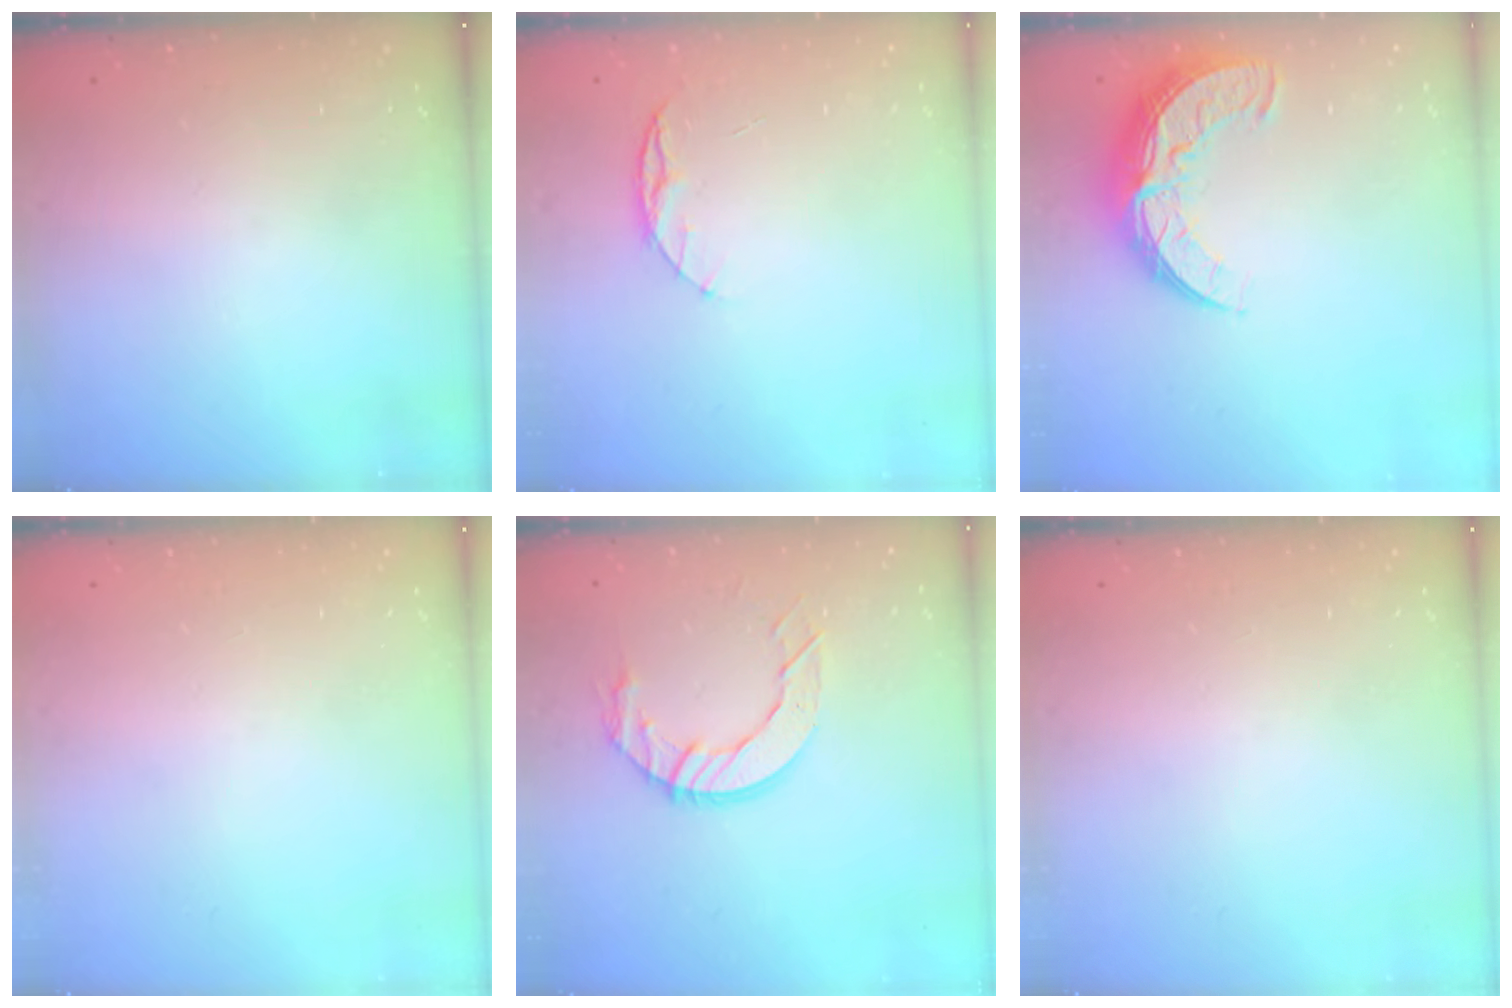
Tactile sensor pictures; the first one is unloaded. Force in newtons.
{"total": 5.2, "press": 5.1, "slide": 0.6}
{"total": 11.4, "press": 11.3, "slide": 0.8}
{"total": 0.0}
{"total": 9.1, "press": 9.1, "slide": 0.5}
{"total": 0.0}